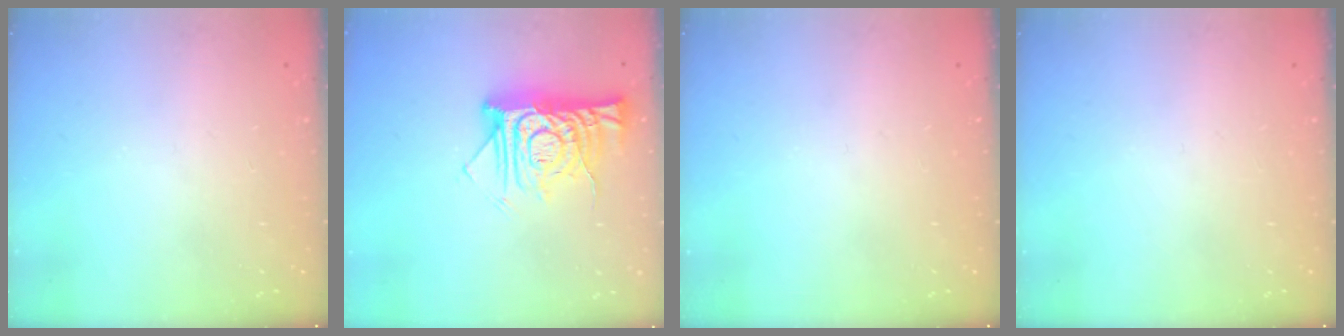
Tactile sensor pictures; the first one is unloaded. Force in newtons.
{"total": 14.7, "press": 14.6, "slide": 1.8}
{"total": 0.0}
{"total": 0.0}